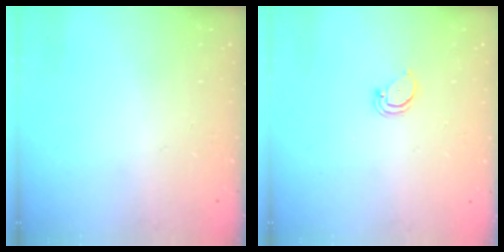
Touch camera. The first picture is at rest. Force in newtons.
{"total": 2.6, "press": 2.6, "slide": 0.2}